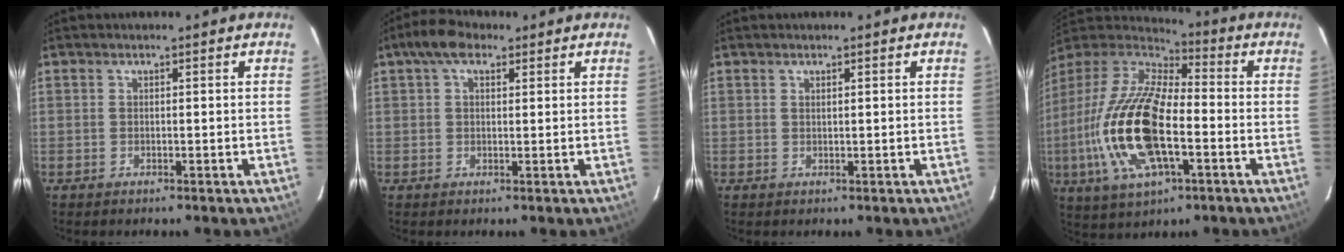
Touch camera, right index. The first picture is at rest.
{"total": 4.6, "force": [2.9, 2.4, 2.8], "torque": [-0.054, 0.021, 0.051]}
{"total": 0.9, "force": [0.6, -0.6, -0.3], "torque": [0.009, -0.002, 0.013]}
{"total": 22.3, "force": [-5.2, 9.0, 19.8], "torque": [-0.418, -0.022, -0.099]}